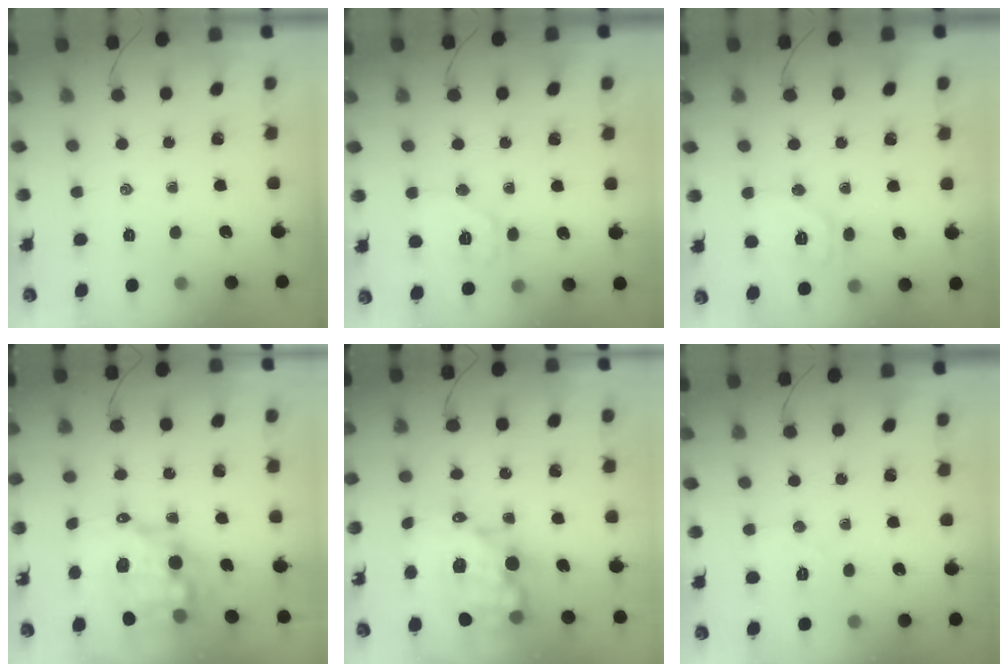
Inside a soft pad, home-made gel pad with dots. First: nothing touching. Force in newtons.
{"total": 9.7, "press": 9.7, "slide": 0.8}
{"total": 9.7, "press": 9.7, "slide": 0.6}
{"total": 11.7, "press": 11.2, "slide": 3.1}
{"total": 15.9, "press": 15.4, "slide": 3.8}
{"total": 5.3, "press": 5.1, "slide": 1.0}